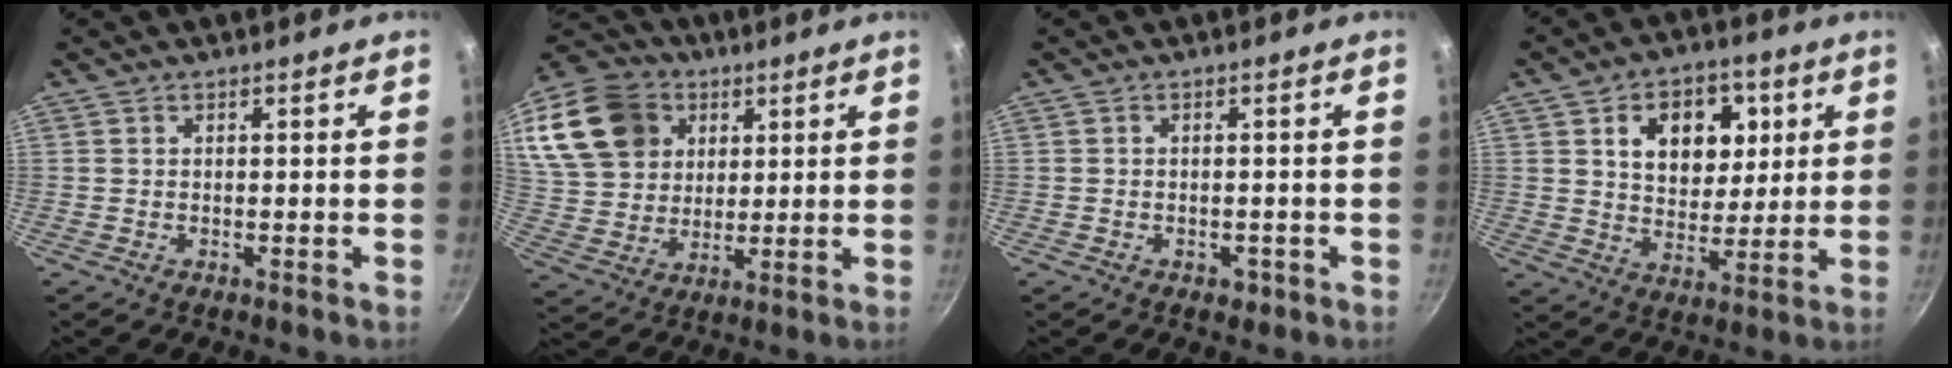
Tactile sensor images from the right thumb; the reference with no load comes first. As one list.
[{"total": 20.3, "force": [8.1, 15.6, 10.1], "torque": [-0.191, 0.002, 0.156]}, {"total": 1.8, "force": [-0.9, 1.3, 0.8], "torque": [-0.011, 0.005, -0.006]}, {"total": 13.7, "force": [4.4, 9.8, 8.4], "torque": [-0.077, -0.014, 0.068]}]